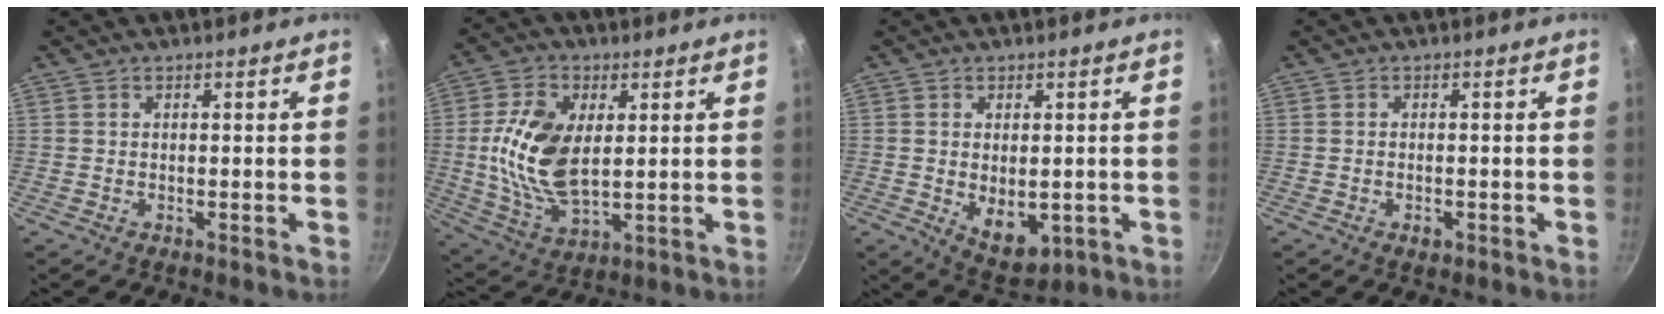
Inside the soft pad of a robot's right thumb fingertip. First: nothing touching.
{"total": 14.7, "force": [2.0, 8.3, 11.9], "torque": [-0.225, -0.009, 0.041]}
{"total": 7.9, "force": [-0.9, 4.8, 6.2], "torque": [-0.081, -0.014, 0.006]}
{"total": 1.6, "force": [-0.7, 0.9, 1.1], "torque": [-0.019, 0.001, -0.013]}